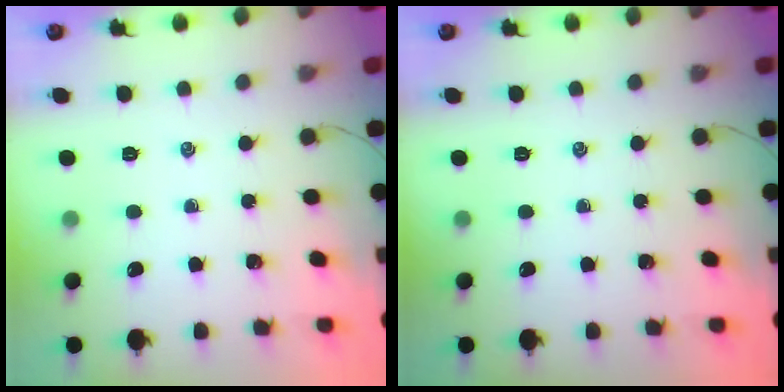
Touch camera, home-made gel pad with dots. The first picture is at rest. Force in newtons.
{"total": 0.0}